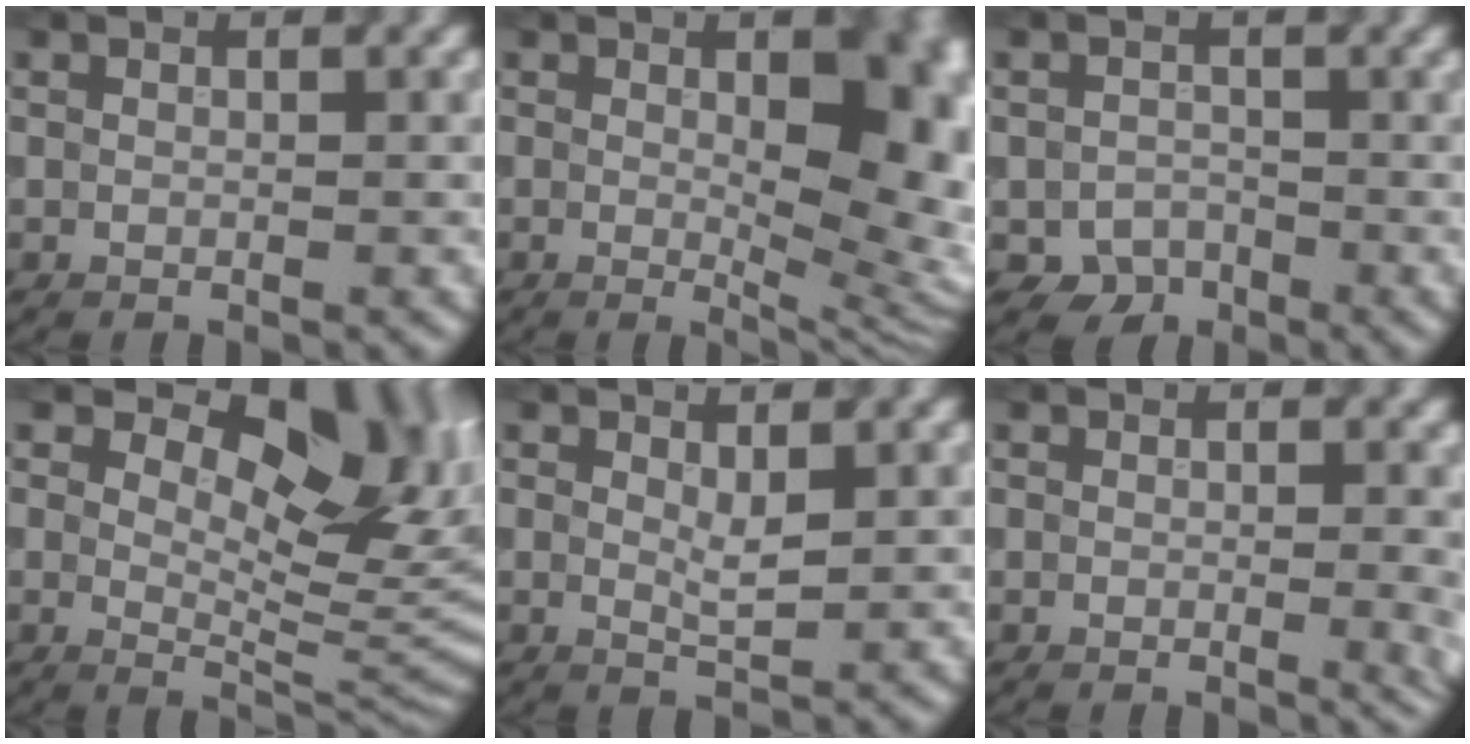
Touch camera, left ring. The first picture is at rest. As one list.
[{"total": 11.1, "force": [1.1, 4.8, 9.9], "torque": [-0.097, -0.001, 0.024]}, {"total": 2.3, "force": [-1.3, 1.8, 0.4], "torque": [0.006, 0.001, -0.026]}, {"total": 10.7, "force": [4.4, 5.6, 8.0], "torque": [-0.104, -0.002, 0.062]}, {"total": 1.5, "force": [0.5, 0.4, 1.4], "torque": [-0.027, -0.003, 0.011]}, {"total": 2.6, "force": [0.0, 0.9, 2.5], "torque": [-0.017, -0.003, -0.001]}]